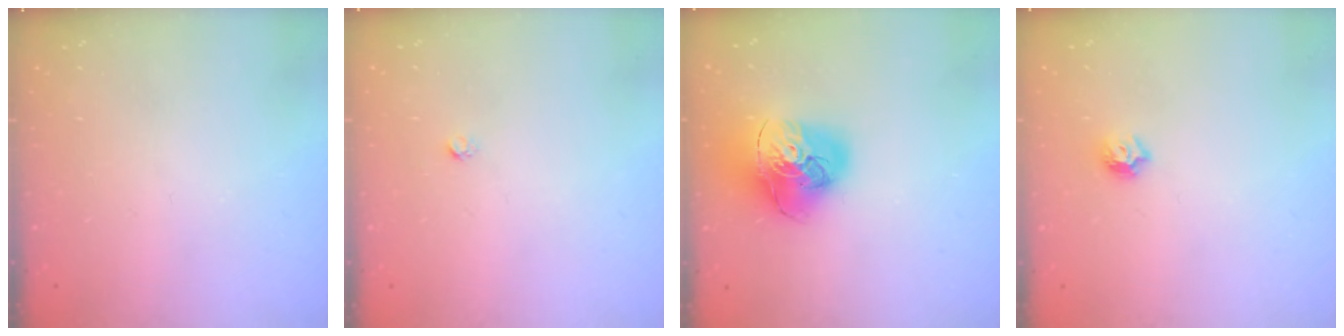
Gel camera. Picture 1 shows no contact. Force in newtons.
{"total": 1.6, "press": 1.5, "slide": 0.1}
{"total": 18.6, "press": 18.5, "slide": 2.0}
{"total": 6.5, "press": 6.5, "slide": 0.7}